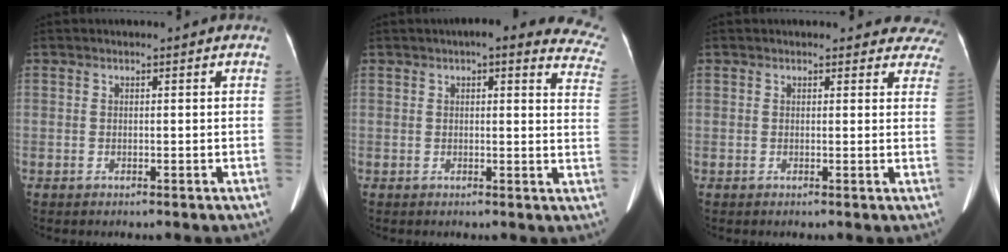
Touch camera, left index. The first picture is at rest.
{"total": 15.0, "force": [12.7, 3.5, 7.2], "torque": [-0.050, -0.008, 0.111]}
{"total": 7.8, "force": [7.2, 3.0, 0.4], "torque": [0.047, -0.010, 0.040]}